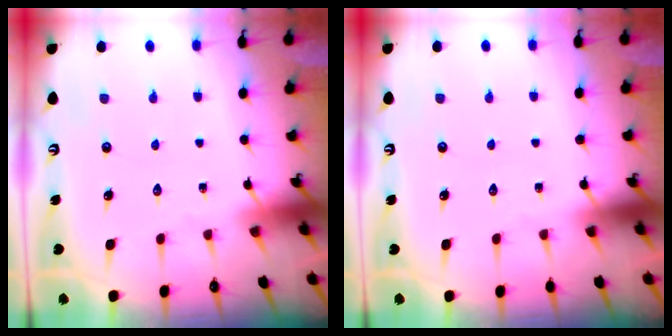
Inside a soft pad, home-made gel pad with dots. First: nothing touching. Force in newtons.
{"total": 0.0}